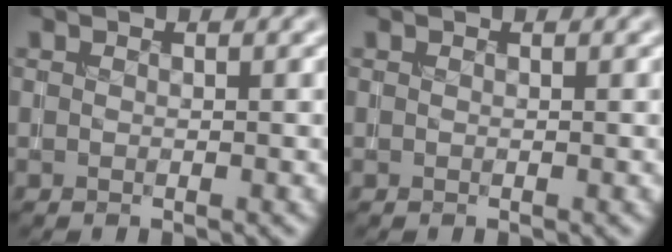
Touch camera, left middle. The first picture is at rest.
{"total": 0.0}